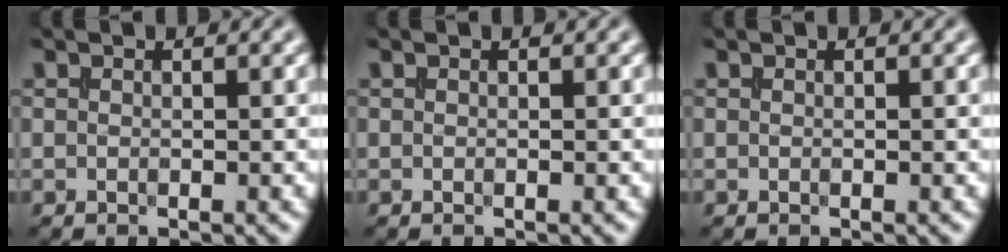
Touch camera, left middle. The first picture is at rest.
{"total": 0.0}
{"total": 0.0}